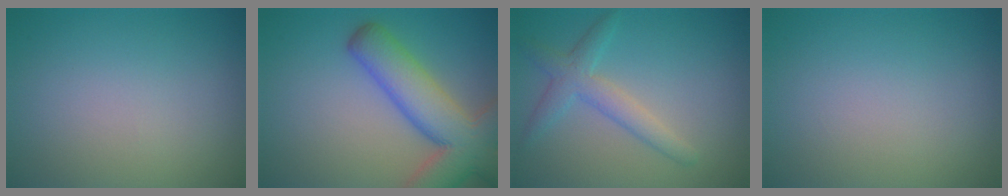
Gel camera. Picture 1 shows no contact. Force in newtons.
{"total": 9.1, "press": 9.1, "slide": 0.6}
{"total": 3.0, "press": 3.0, "slide": 0.1}
{"total": 0.0}